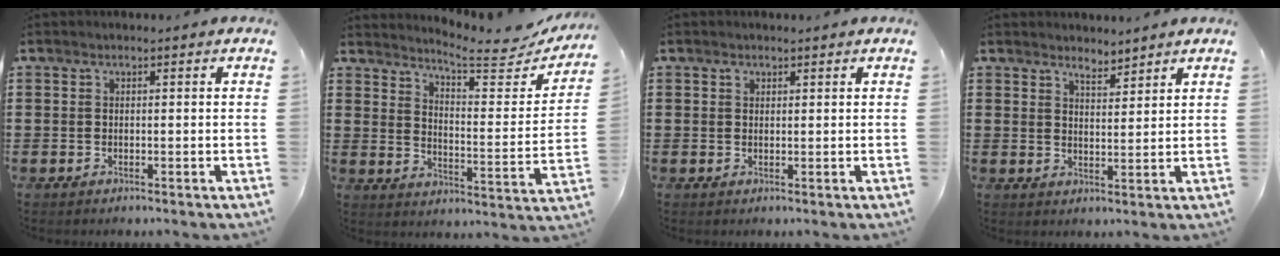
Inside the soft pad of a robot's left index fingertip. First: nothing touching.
{"total": 6.5, "force": [5.9, 0.2, 2.5], "torque": [-0.061, -0.048, 0.097]}
{"total": 1.0, "force": [0.7, 0.5, 0.3], "torque": [-0.009, 0.002, 0.014]}
{"total": 2.8, "force": [2.8, 0.4, 0.2], "torque": [-0.011, -0.004, 0.054]}